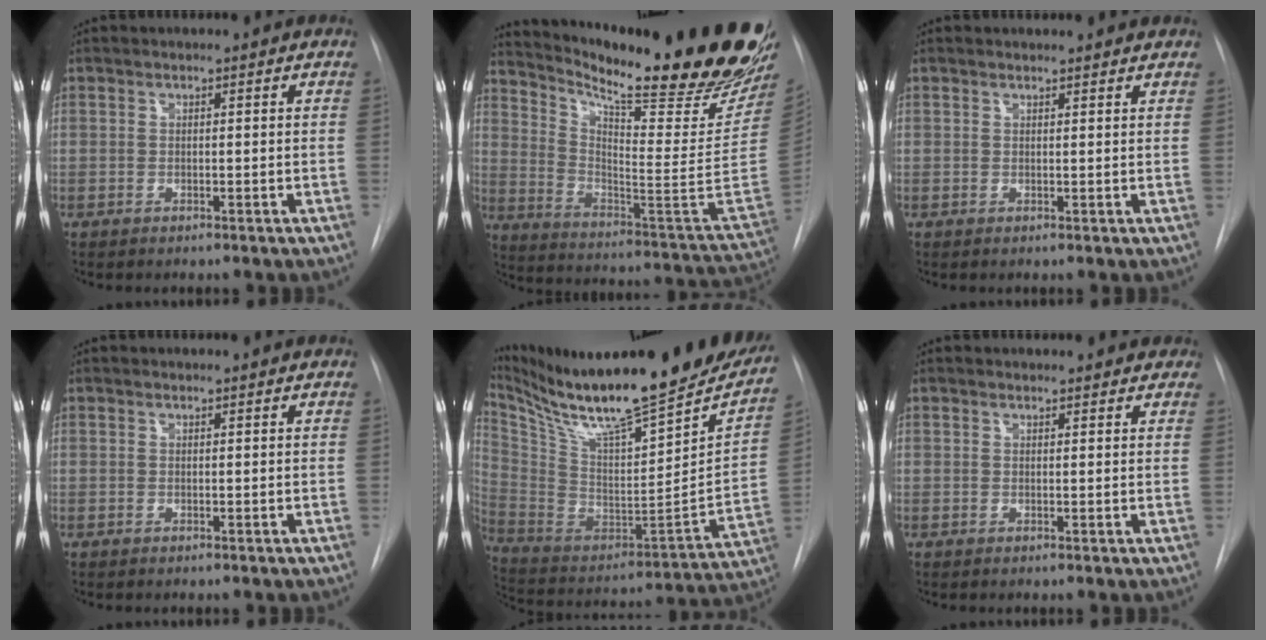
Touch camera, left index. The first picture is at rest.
{"total": 30.1, "force": [23.4, 2.4, 18.7], "torque": [-0.282, -0.091, 0.324]}
{"total": 2.8, "force": [2.7, 0.6, 0.3], "torque": [-0.007, 0.006, 0.023]}
{"total": 1.0, "force": [1.0, 0.1, 0.0], "torque": [-0.007, 0.005, 0.005]}
{"total": 33.2, "force": [26.6, 5.4, 19.0], "torque": [-0.336, -0.071, 0.394]}
{"total": 5.7, "force": [5.2, 1.9, 1.1], "torque": [0.005, 0.005, 0.039]}